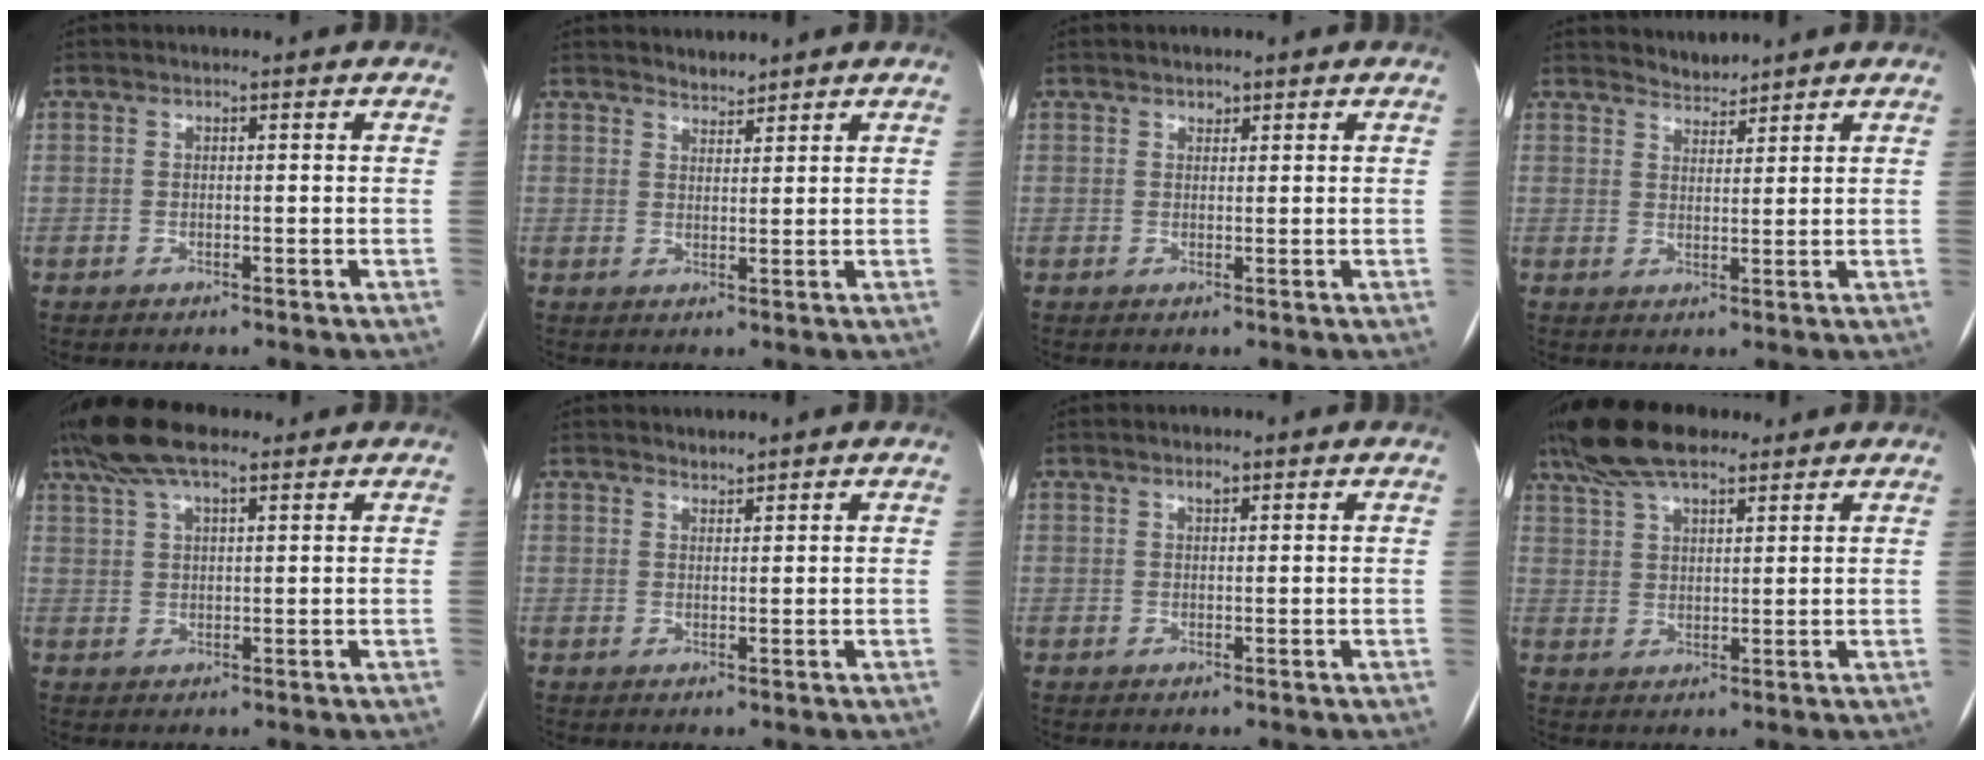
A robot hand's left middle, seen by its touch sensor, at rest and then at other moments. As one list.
[{"total": 1.8, "force": [1.8, 0.2, -0.2], "torque": [-0.002, 0.002, 0.035]}, {"total": 1.0, "force": [0.8, 0.5, 0.3], "torque": [-0.006, 0.000, 0.011]}, {"total": 2.5, "force": [2.5, 0.2, -0.5], "torque": [0.003, 0.003, 0.049]}, {"total": 9.4, "force": [7.0, 2.5, 5.8], "torque": [-0.116, 0.040, 0.127]}, {"total": 1.2, "force": [1.1, 0.0, -0.1], "torque": [-0.004, 0.002, 0.024]}, {"total": 1.0, "force": [0.7, 0.3, 0.6], "torque": [-0.014, 0.001, 0.014]}, {"total": 10.9, "force": [8.6, 3.3, 6.0], "torque": [-0.119, 0.037, 0.155]}]